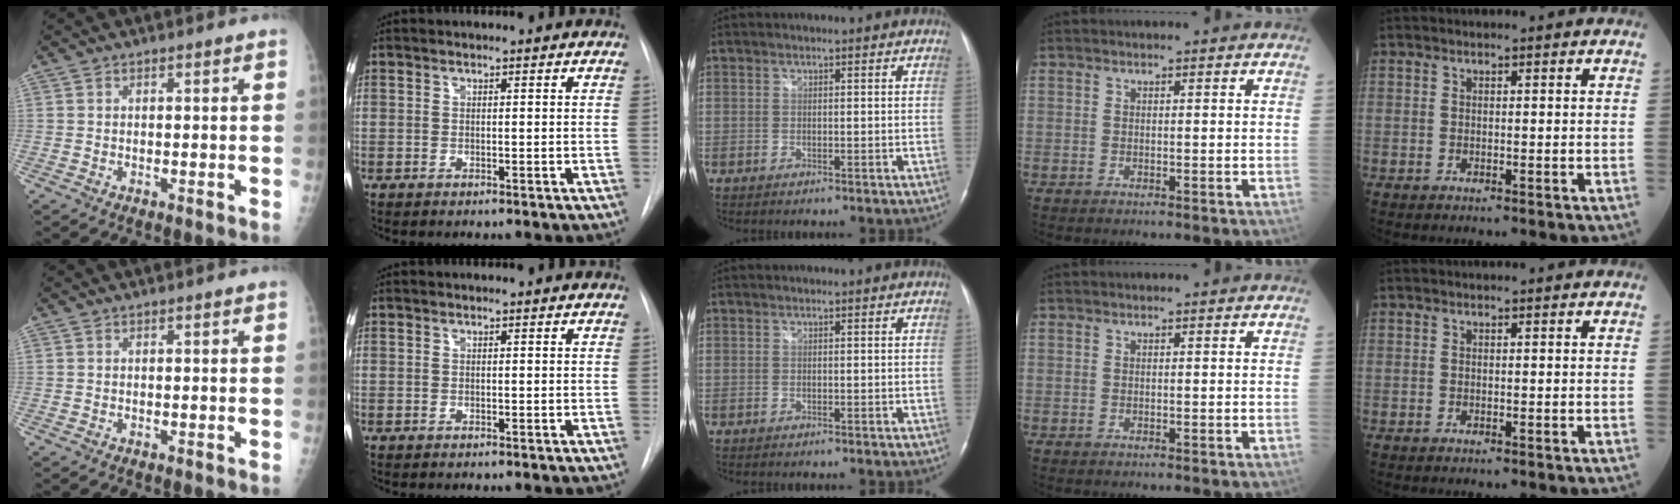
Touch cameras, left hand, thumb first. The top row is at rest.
{}